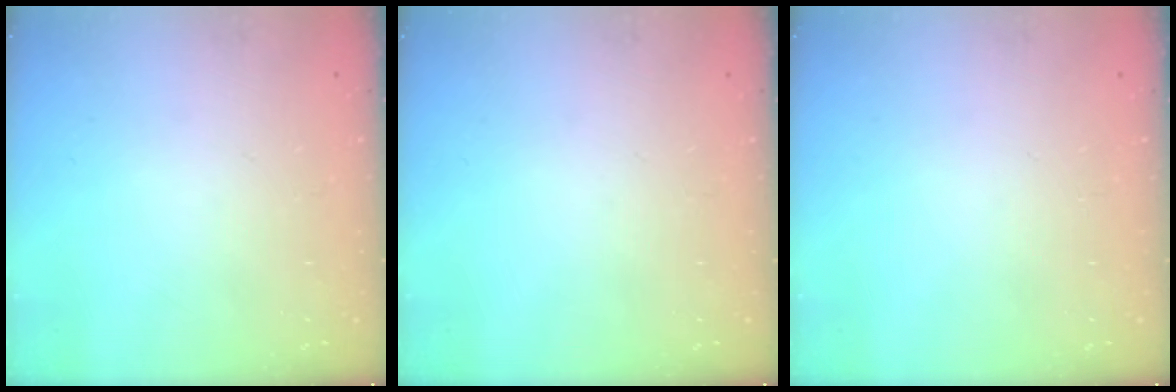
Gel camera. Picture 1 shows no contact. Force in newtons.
{"total": 0.0}
{"total": 0.0}